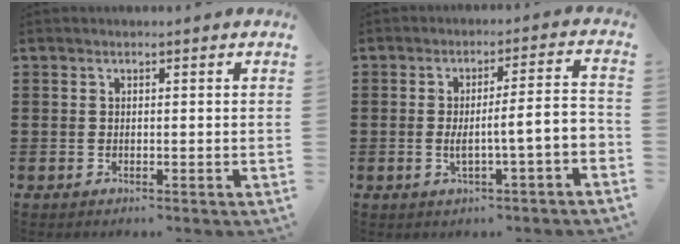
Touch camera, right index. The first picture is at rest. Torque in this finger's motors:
{"motor_torque": [2.14, 0.00, 0.59, 0.16]}